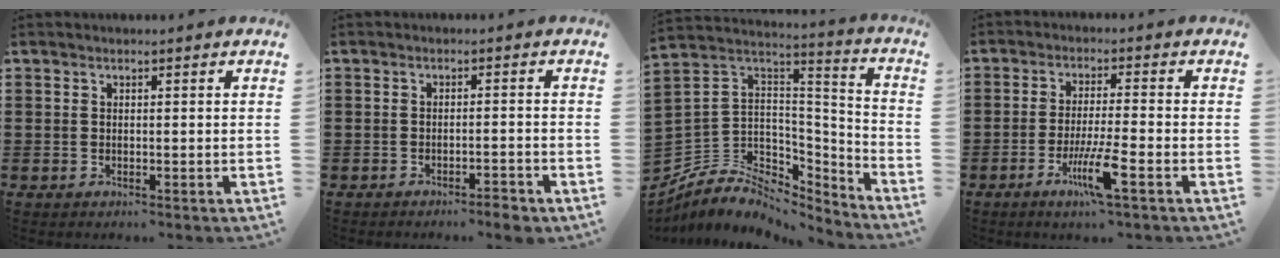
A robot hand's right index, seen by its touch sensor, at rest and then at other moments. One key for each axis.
{"total": 2.8, "fx": -2.4, "fy": -0.1, "fz": 1.5, "tx": -0.024, "ty": 0.000, "tz": -0.048}
{"total": 6.1, "fx": -3.4, "fy": 4.8, "fz": 1.5, "tx": -0.056, "ty": -0.019, "tz": -0.062}
{"total": 6.9, "fx": -3.3, "fy": 0.4, "fz": 6.0, "tx": -0.123, "ty": -0.016, "tz": -0.062}